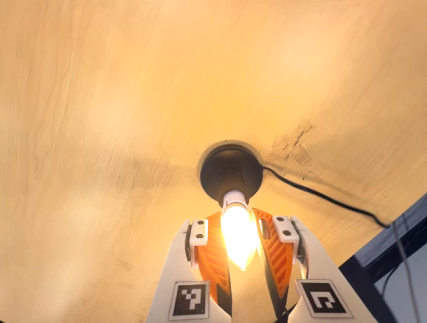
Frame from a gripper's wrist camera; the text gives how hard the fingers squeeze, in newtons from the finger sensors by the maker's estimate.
{"total": 13.4, "left": 12.1, "right": 14.7}